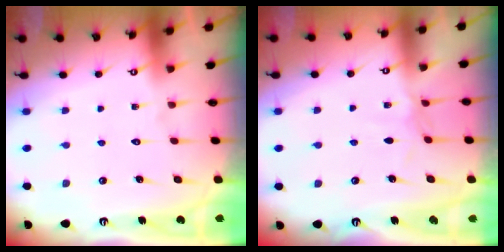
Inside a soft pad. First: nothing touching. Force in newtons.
{"total": 1.7, "press": 1.6, "slide": 0.4}